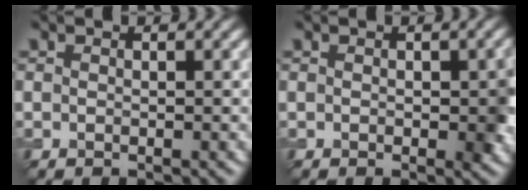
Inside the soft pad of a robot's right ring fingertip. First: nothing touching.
{"total": 2.4, "force": [-0.2, 1.1, 2.1], "torque": [-0.023, -0.002, -0.001]}